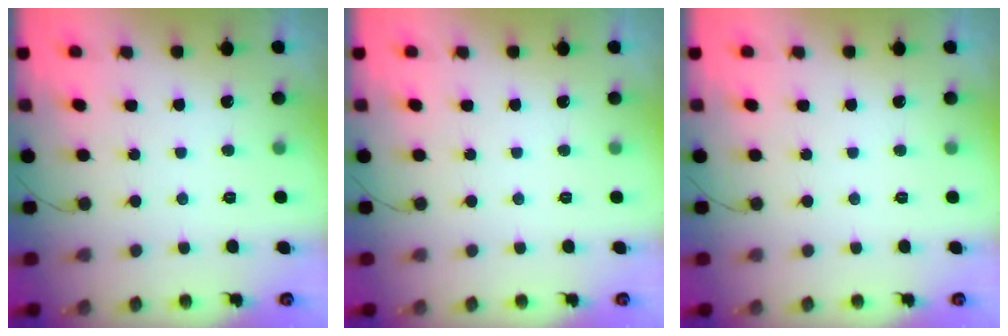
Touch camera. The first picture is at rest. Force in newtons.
{"total": 0.0}
{"total": 0.0}